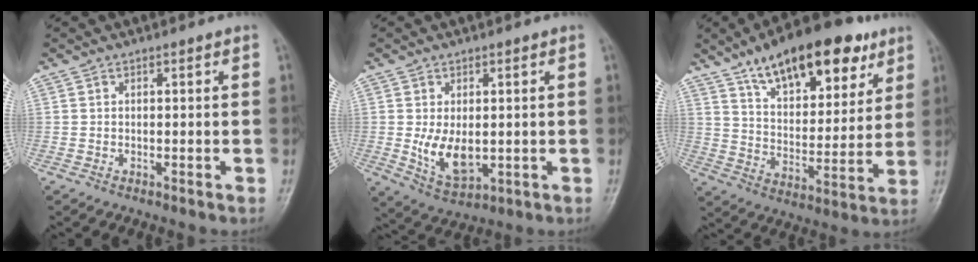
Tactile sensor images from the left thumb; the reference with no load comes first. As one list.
[{"total": 7.8, "force": [-0.4, 4.6, 6.2], "torque": [-0.097, -0.018, 0.006]}, {"total": 21.5, "force": [13.1, 9.6, 14.1], "torque": [-0.179, -0.039, 0.215]}]